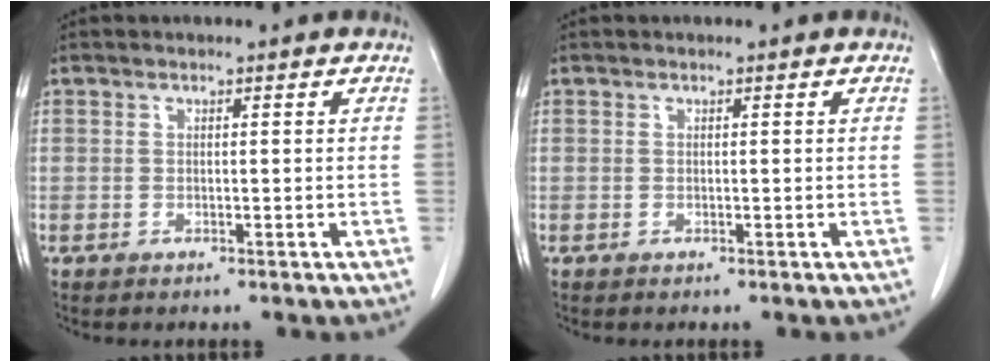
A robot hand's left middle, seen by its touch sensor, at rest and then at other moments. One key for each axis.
{"total": 0.0}